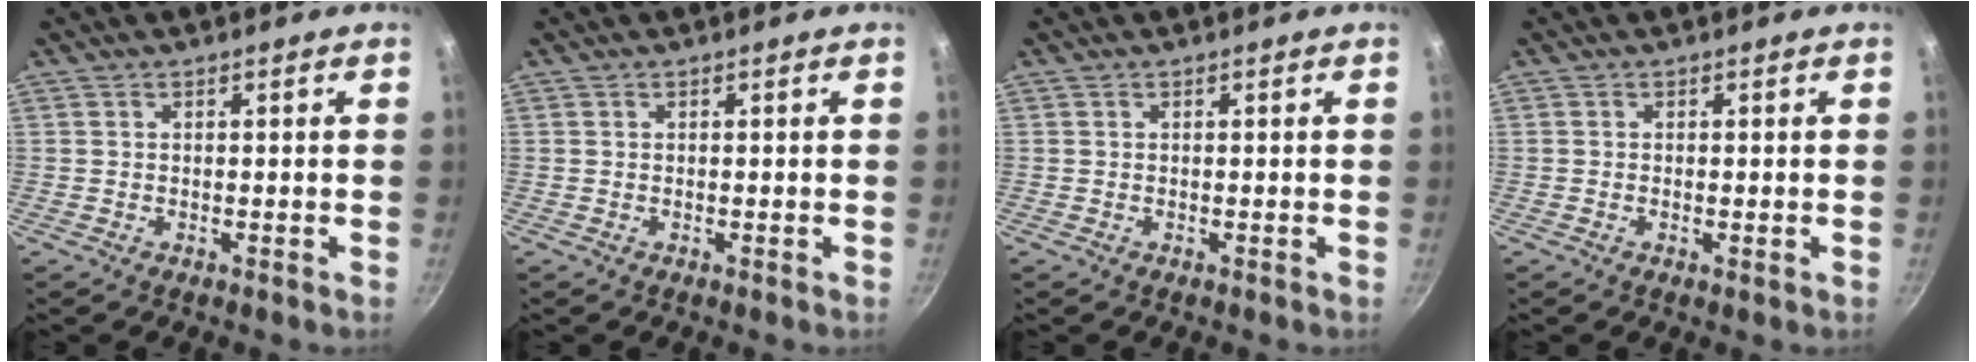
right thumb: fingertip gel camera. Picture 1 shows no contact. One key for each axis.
{"total": 0.0}
{"total": 0.0}
{"total": 0.7, "fx": -0.1, "fy": 0.2, "fz": 0.7, "tx": -0.013, "ty": -0.001, "tz": -0.003}